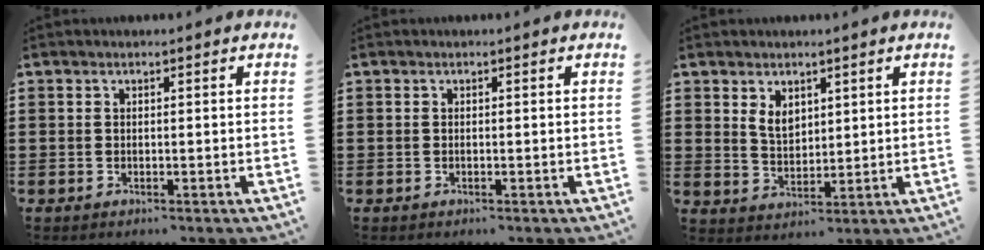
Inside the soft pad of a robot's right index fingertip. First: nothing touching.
{"total": 0.0}
{"total": 3.7, "force": [1.9, 2.5, 2.0], "torque": [-0.039, 0.004, 0.033]}